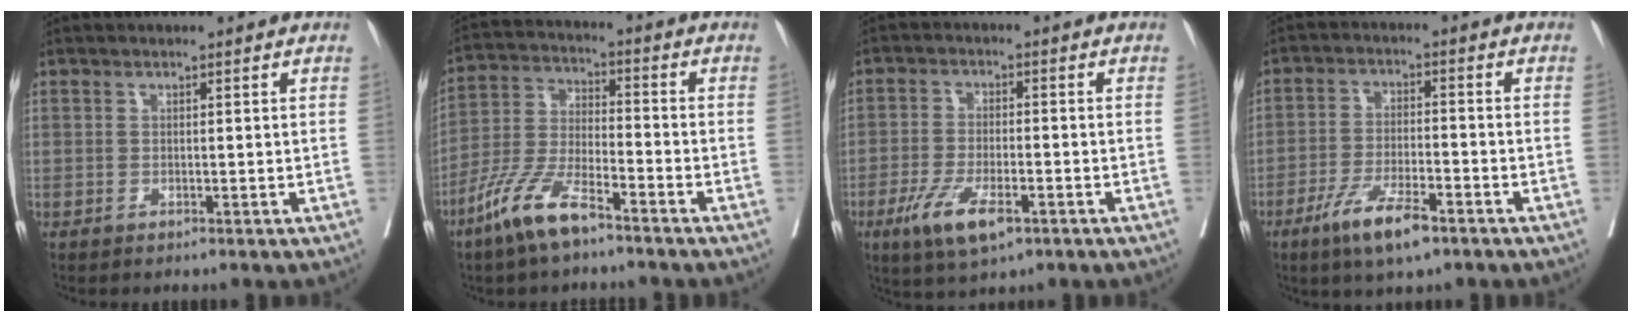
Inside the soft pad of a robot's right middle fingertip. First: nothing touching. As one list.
[{"total": 10.1, "force": [-6.9, 2.1, 7.0], "torque": [-0.150, -0.014, -0.141]}, {"total": 8.2, "force": [-4.2, 2.4, 6.6], "torque": [-0.130, -0.016, -0.069]}, {"total": 8.6, "force": [-5.3, 1.8, 6.5], "torque": [-0.125, -0.013, -0.092]}]